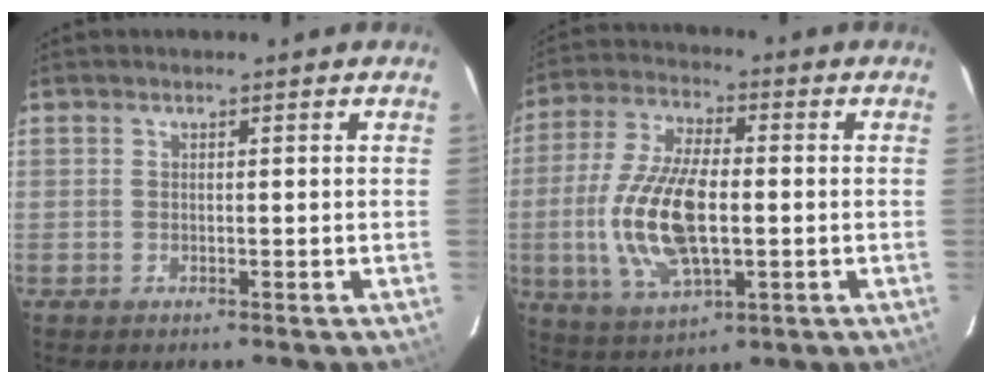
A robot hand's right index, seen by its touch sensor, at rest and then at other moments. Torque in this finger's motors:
{"motor_torque": [0.61, 0.00, 0.85, 0.21]}